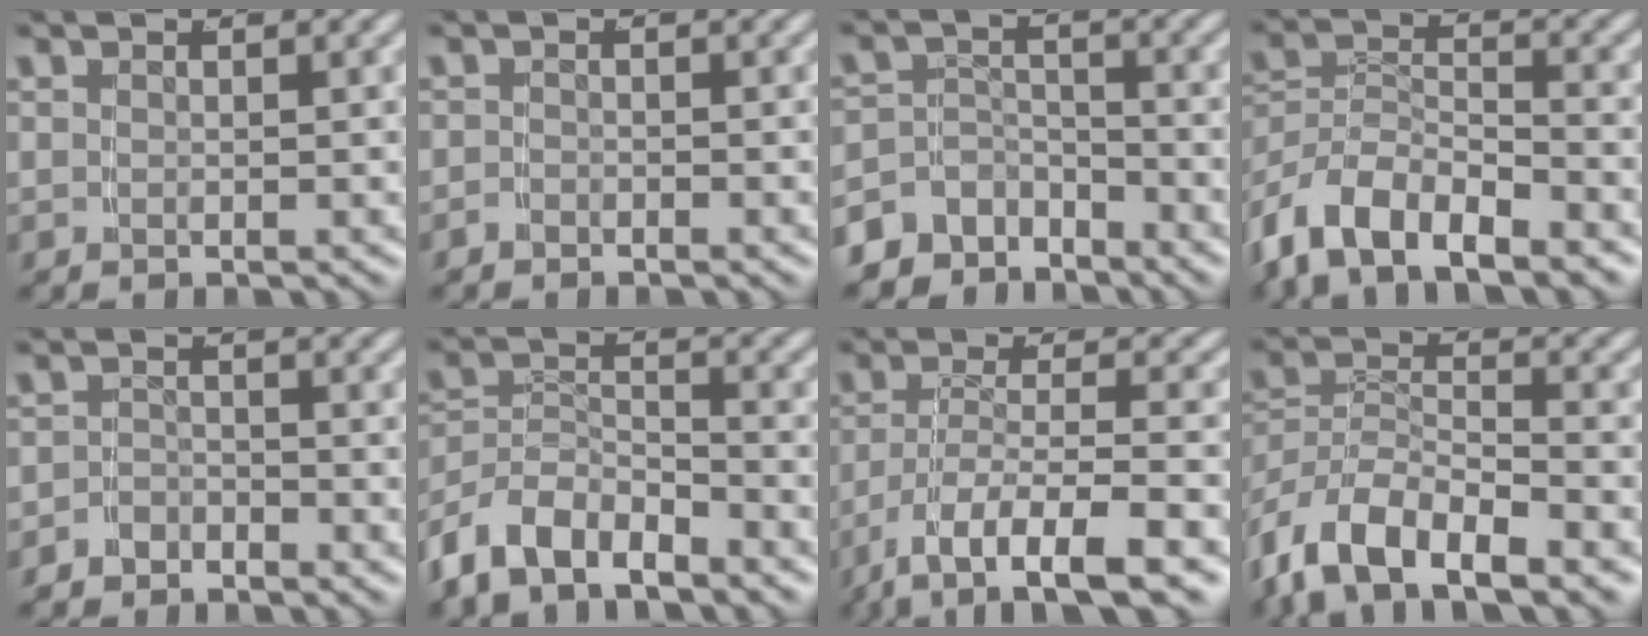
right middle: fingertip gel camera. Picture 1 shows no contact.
{"total": 1.1, "force": [-1.1, 0.0, -0.1], "torque": [0.003, -0.007, -0.018]}
{"total": 6.5, "force": [-4.7, 4.0, 2.1], "torque": [-0.040, -0.018, -0.077]}
{"total": 8.0, "force": [-4.7, 5.3, 3.6], "torque": [-0.103, -0.022, -0.078]}
{"total": 2.7, "force": [-2.4, 1.1, -0.1], "torque": [0.001, -0.010, -0.040]}
{"total": 6.7, "force": [-4.4, 4.2, 2.8], "torque": [-0.075, -0.024, -0.070]}
{"total": 9.1, "force": [-5.9, 3.3, 6.1], "torque": [-0.121, -0.039, -0.069]}
{"total": 9.5, "force": [-4.9, 6.6, 4.6], "torque": [-0.118, -0.026, -0.082]}